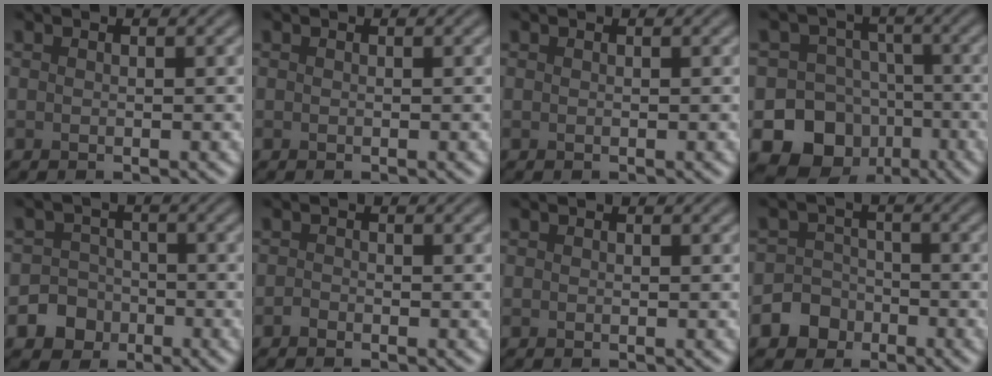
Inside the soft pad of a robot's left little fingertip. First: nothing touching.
{"total": 0.0}
{"total": 0.0}
{"total": 13.1, "force": [-5.9, 11.3, 2.8], "torque": [-0.036, -0.035, -0.107]}
{"total": 5.1, "force": [-2.5, 4.4, 0.7], "torque": [0.025, -0.010, -0.063]}
{"total": 0.6, "force": [-0.5, 0.3, 0.2], "torque": [-0.001, -0.001, -0.011]}
{"total": 0.0}
{"total": 4.7, "force": [-2.6, 3.9, 0.5], "torque": [0.024, -0.008, -0.064]}